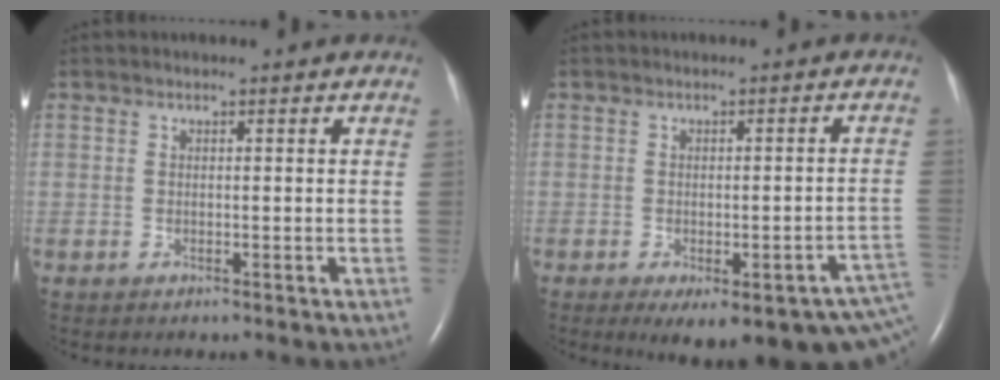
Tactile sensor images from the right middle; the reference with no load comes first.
{"total": 16.1, "force": [-9.6, 4.3, 12.1], "torque": [-0.091, -0.001, -0.106]}